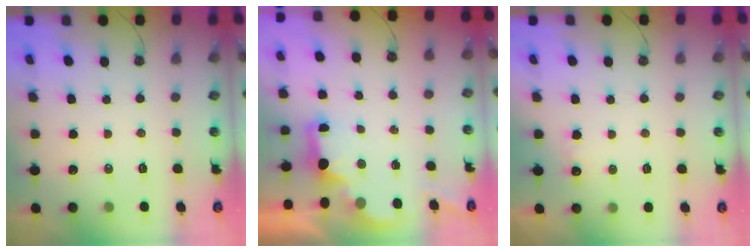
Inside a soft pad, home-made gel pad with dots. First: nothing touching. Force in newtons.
{"total": 2.5, "press": 2.3, "slide": 0.8}
{"total": 3.7, "press": 3.6, "slide": 1.1}